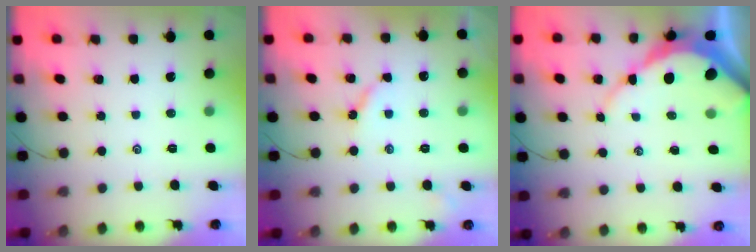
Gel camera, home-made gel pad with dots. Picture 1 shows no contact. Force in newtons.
{"total": 4.9, "press": 4.8, "slide": 0.4}
{"total": 8.6, "press": 8.6, "slide": 0.8}